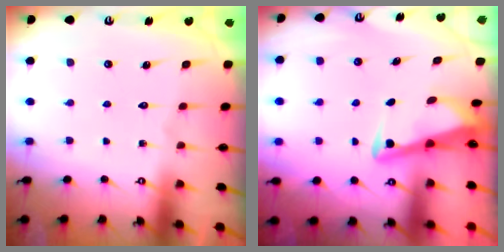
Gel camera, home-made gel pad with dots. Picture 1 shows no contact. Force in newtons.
{"total": 3.5, "press": 3.5, "slide": 0.4}